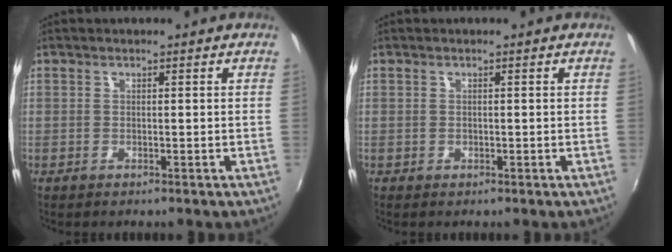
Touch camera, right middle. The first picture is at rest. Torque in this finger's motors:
{"motor_torque": [0.15, -0.11, 0.03, 0.01]}